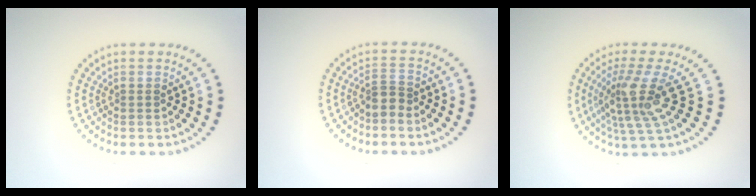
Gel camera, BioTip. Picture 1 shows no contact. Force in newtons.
{"total": 1.4, "press": 1.0, "slide": 1.0}
{"total": 4.6, "press": 3.3, "slide": 3.3}